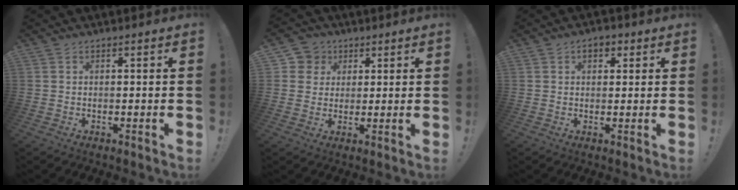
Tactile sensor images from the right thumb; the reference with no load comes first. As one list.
[{"total": 6.3, "force": [2.0, 5.8, 0.9], "torque": [-0.014, -0.013, 0.040]}, {"total": 3.7, "force": [1.4, 2.4, 2.4], "torque": [-0.030, 0.002, 0.022]}]